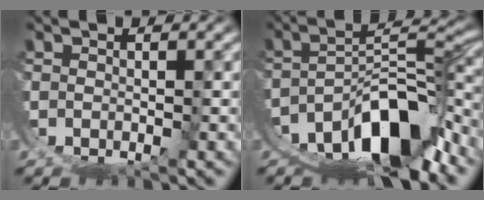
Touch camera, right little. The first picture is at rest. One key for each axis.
{"total": 11.2, "fx": -6.0, "fy": 5.3, "fz": 7.9, "tx": -0.118, "ty": -0.020, "tz": -0.086}